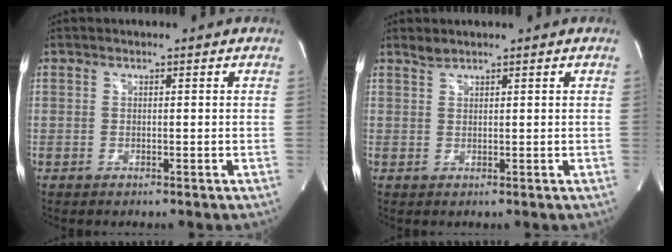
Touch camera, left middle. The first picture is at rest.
{"total": 1.1, "force": [1.1, 0.0, 0.2], "torque": [-0.006, 0.003, 0.026]}